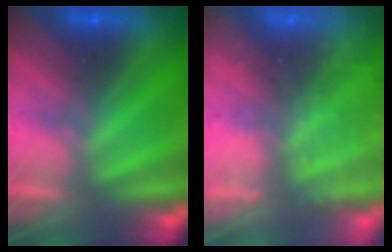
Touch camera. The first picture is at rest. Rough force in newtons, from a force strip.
{"total": 6.0}